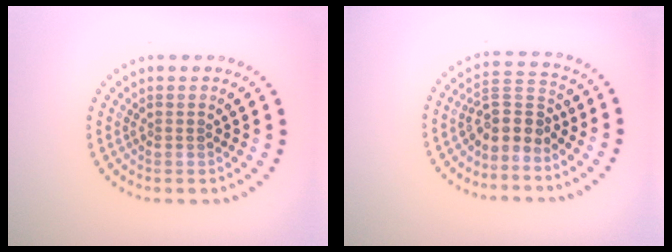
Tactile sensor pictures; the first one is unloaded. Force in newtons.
{"total": 3.3, "press": 2.8, "slide": 1.8}